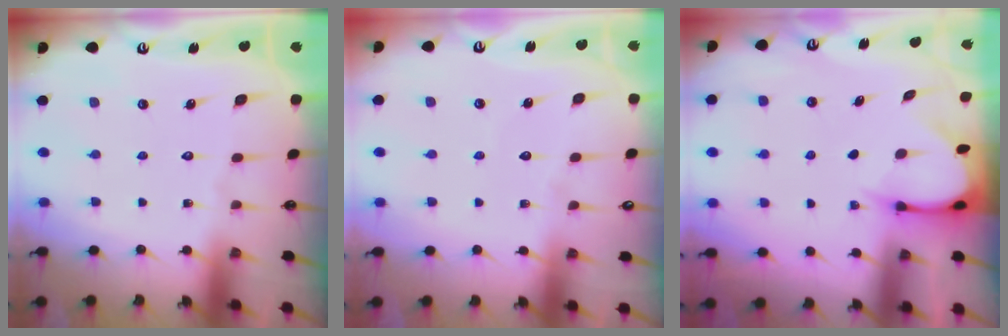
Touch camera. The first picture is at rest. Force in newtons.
{"total": 2.3, "press": 2.3, "slide": 0.2}
{"total": 3.4, "press": 3.4, "slide": 0.3}